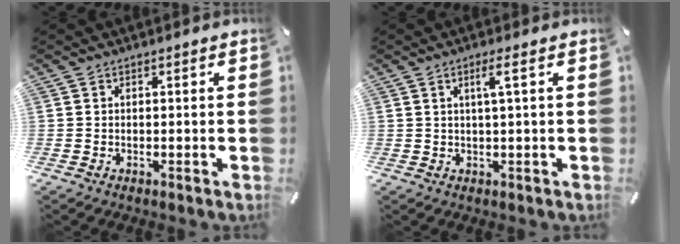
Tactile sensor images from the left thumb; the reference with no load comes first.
{"total": 3.5, "force": [1.1, 0.0, 3.3], "torque": [-0.065, -0.002, 0.015]}